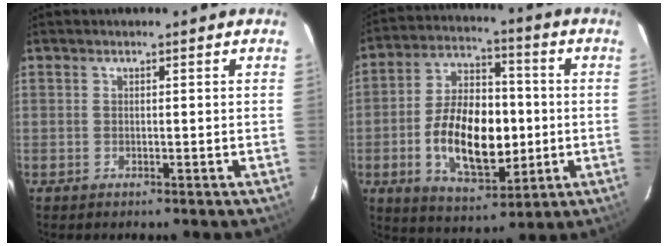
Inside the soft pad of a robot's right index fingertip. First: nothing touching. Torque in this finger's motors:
{"motor_torque": [1.28, -0.86, 1.05, 0.21]}